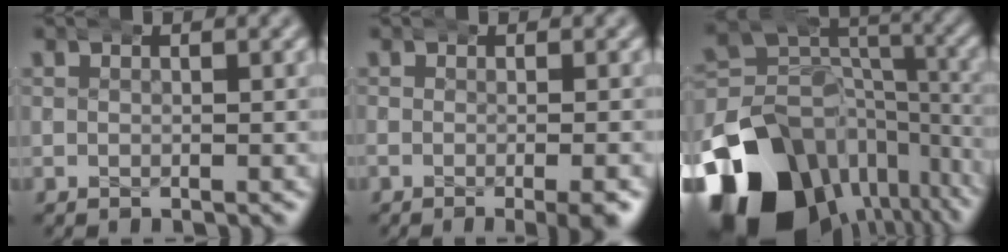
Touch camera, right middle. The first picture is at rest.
{"total": 2.0, "force": [-0.9, -0.2, 1.8], "torque": [-0.017, 0.003, -0.022]}
{"total": 18.5, "force": [-8.6, 12.2, 10.9], "torque": [-0.138, -0.048, -0.124]}